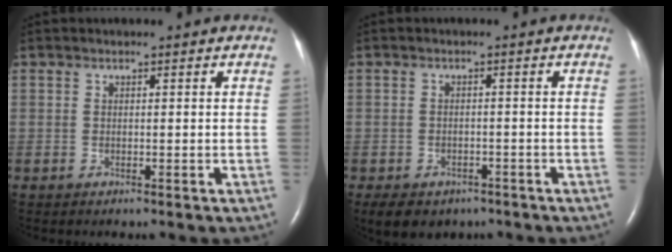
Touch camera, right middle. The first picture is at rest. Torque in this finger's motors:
{"motor_torque": [0.35, -0.32, 0.02, 0.05]}